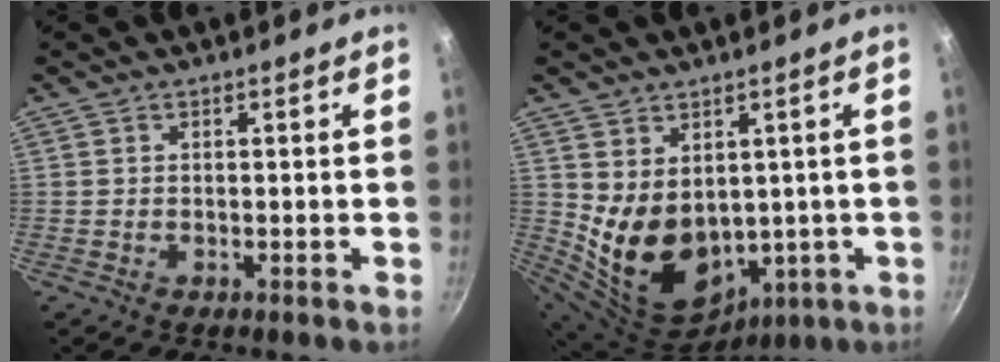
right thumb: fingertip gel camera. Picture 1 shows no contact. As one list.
[{"total": 14.1, "force": [1.5, 10.8, 9.1], "torque": [-0.133, -0.026, 0.062]}]